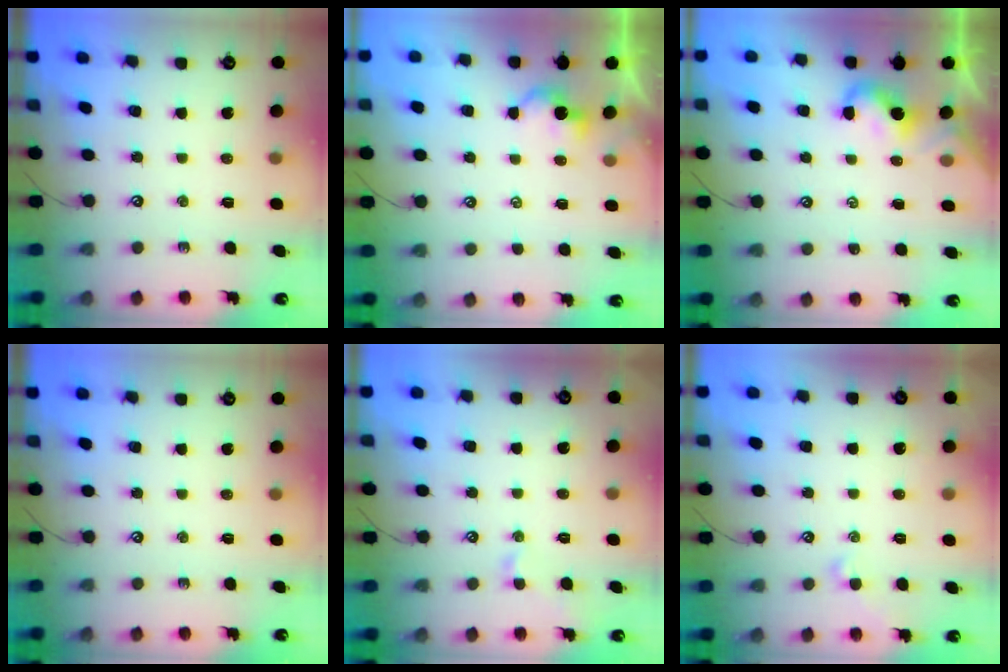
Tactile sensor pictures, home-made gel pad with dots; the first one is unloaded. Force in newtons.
{"total": 3.9, "press": 3.9, "slide": 0.0}
{"total": 0.5, "press": 0.4, "slide": 0.3}
{"total": 0.0}
{"total": 1.1, "press": 1.0, "slide": 0.1}
{"total": 0.9, "press": 0.7, "slide": 0.5}